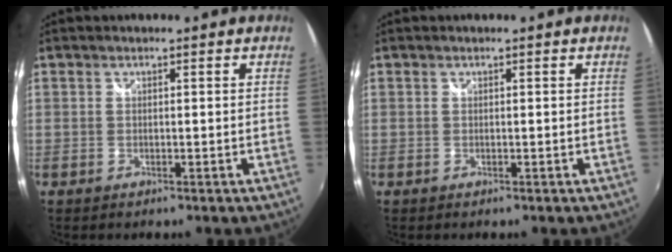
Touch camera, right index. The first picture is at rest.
{"total": 0.0}